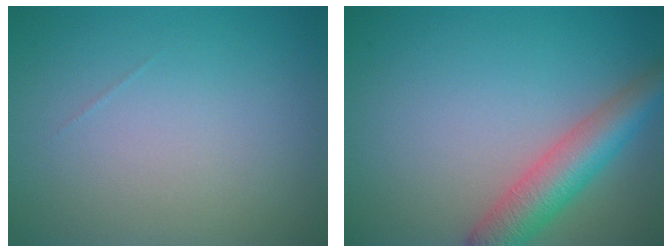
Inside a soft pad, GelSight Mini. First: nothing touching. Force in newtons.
{"total": 5.1, "press": 5.1, "slide": 0.2}